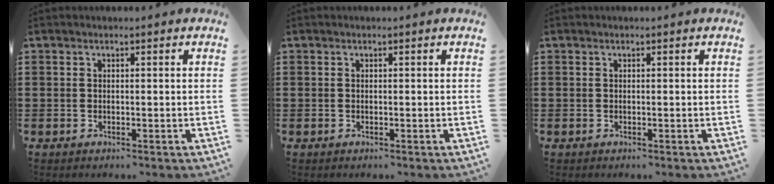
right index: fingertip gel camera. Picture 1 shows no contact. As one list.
[{"total": 0.0}, {"total": 0.0}]